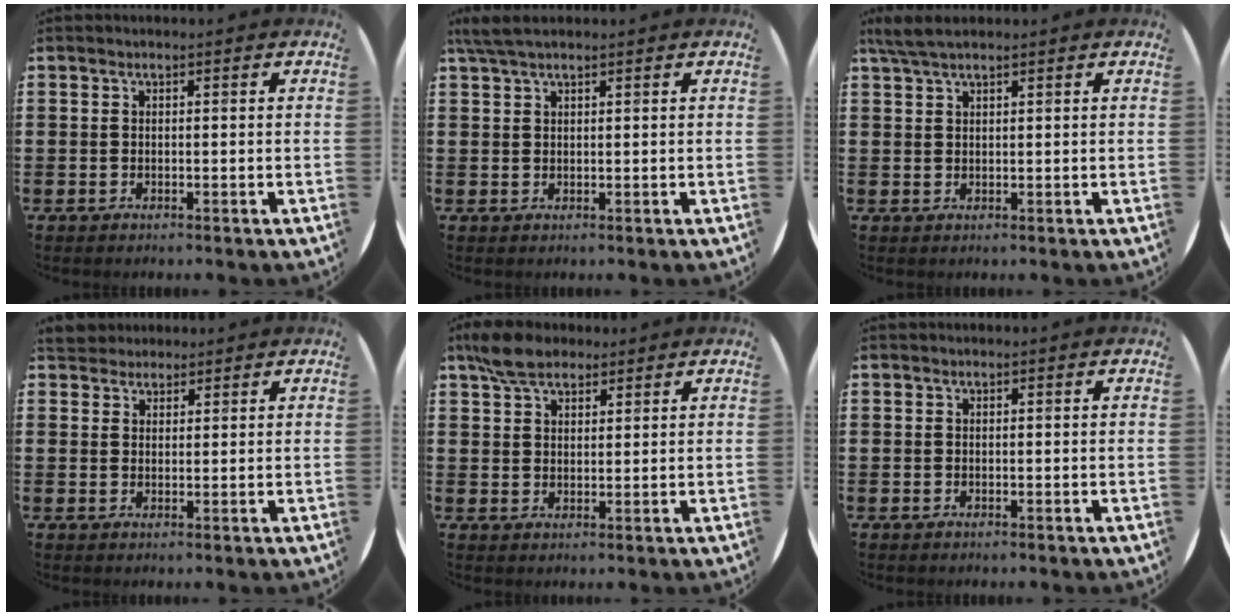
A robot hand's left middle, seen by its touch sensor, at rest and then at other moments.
{"total": 2.6, "force": [2.0, 0.5, 1.6], "torque": [-0.035, 0.004, 0.038]}
{"total": 3.0, "force": [2.4, 0.6, 1.8], "torque": [-0.038, 0.006, 0.043]}
{"total": 2.9, "force": [2.7, 1.0, -0.1], "torque": [0.003, -0.002, 0.050]}
{"total": 5.2, "force": [4.2, 2.3, 2.1], "torque": [-0.044, 0.001, 0.079]}
{"total": 0.0}